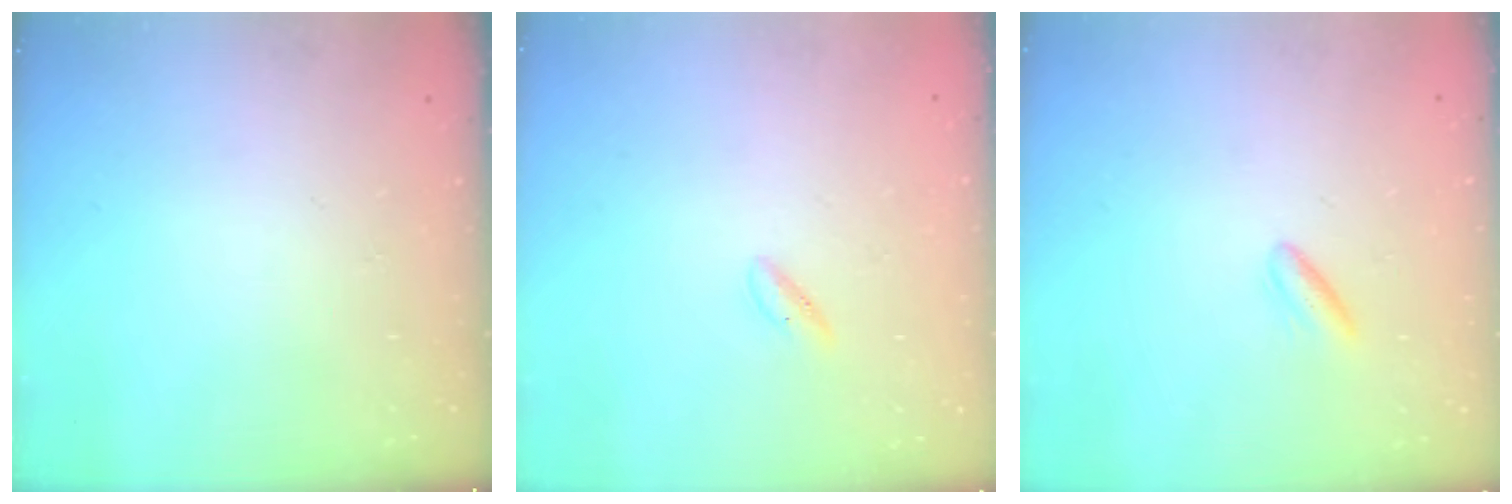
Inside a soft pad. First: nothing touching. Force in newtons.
{"total": 1.5, "press": 1.2, "slide": 0.9}
{"total": 2.6, "press": 2.4, "slide": 1.0}